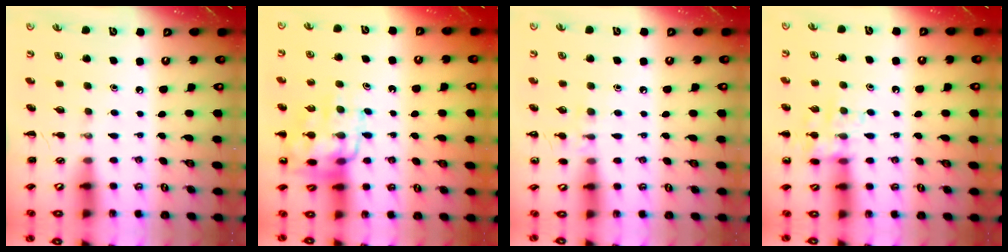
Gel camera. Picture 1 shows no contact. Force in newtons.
{"total": 14.2, "press": 14.1, "slide": 1.8}
{"total": 7.4, "press": 7.1, "slide": 2.1}
{"total": 11.8, "press": 11.7, "slide": 0.7}